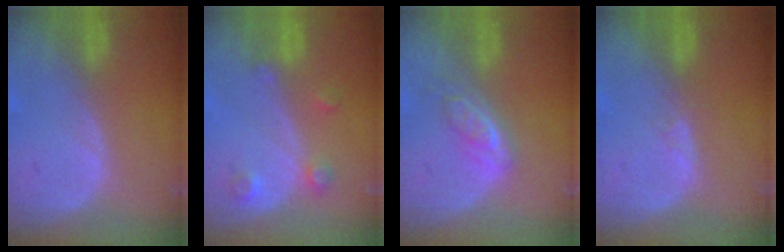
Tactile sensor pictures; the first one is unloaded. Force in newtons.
{"total": 3.5, "press": 3.1, "slide": 1.7}
{"total": 4.9, "press": 4.6, "slide": 1.9}
{"total": 1.4, "press": 1.2, "slide": 0.8}